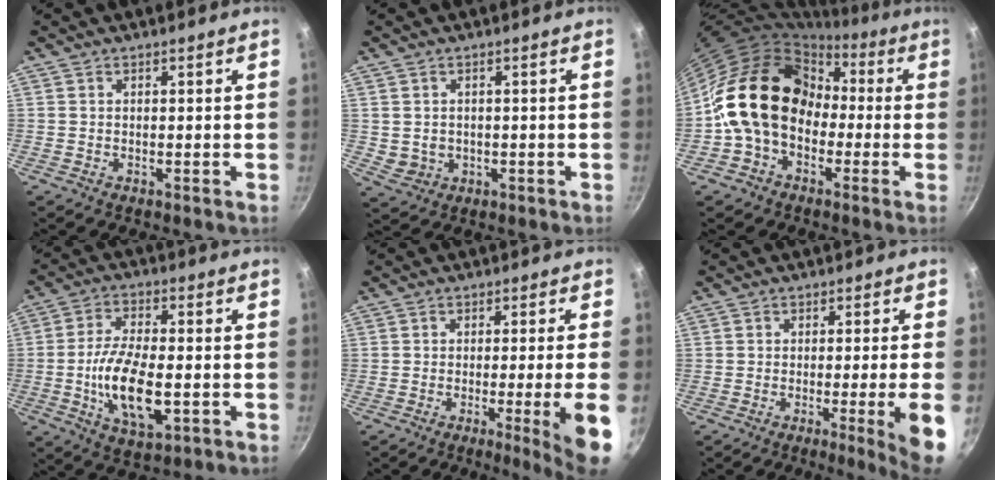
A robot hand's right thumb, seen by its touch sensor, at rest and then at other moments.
{"total": 3.5, "force": [0.0, 3.1, 1.6], "torque": [-0.020, 0.006, 0.014]}
{"total": 17.6, "force": [-1.0, 13.7, 11.0], "torque": [-0.159, 0.056, -0.030]}
{"total": 13.2, "force": [-2.6, 5.8, 11.6], "torque": [-0.216, 0.006, -0.049]}
{"total": 9.9, "force": [-2.8, -0.3, 9.5], "torque": [-0.131, 0.006, -0.034]}
{"total": 8.9, "force": [-2.6, -0.3, 8.5], "torque": [-0.116, 0.005, -0.032]}